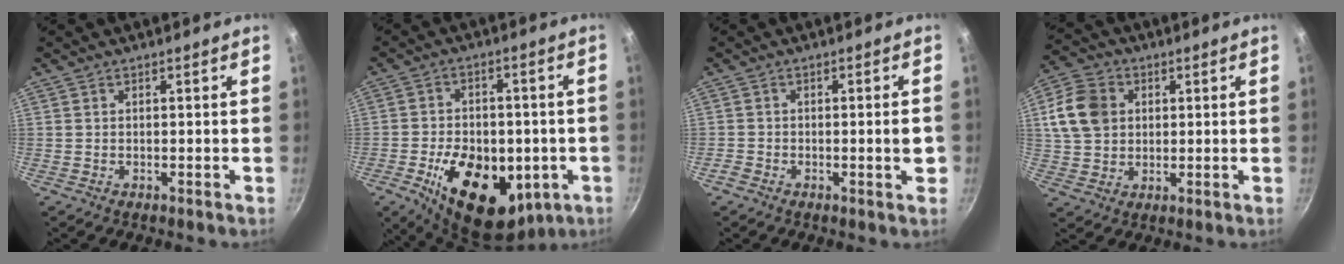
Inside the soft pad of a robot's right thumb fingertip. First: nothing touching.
{"total": 20.3, "force": [-5.9, 12.8, 14.5], "torque": [-0.206, 0.007, -0.075]}
{"total": 3.6, "force": [-1.1, 1.0, 3.3], "torque": [-0.046, 0.009, -0.019]}
{"total": 11.8, "force": [2.7, 9.5, 6.4], "torque": [-0.111, 0.006, 0.041]}